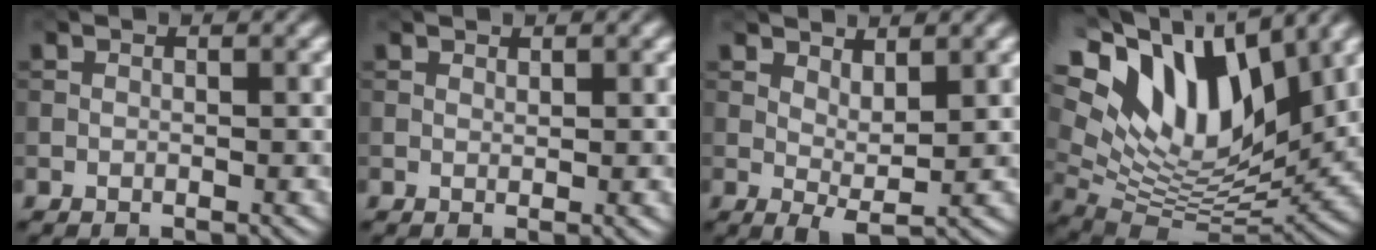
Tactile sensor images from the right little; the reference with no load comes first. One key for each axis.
{"total": 0.6, "fx": 0.5, "fy": 0.0, "fz": 0.3, "tx": -0.004, "ty": -0.002, "tz": 0.010}
{"total": 2.5, "fx": 1.4, "fy": 0.7, "fz": 2.0, "tx": -0.035, "ty": -0.008, "tz": 0.025}
{"total": 15.3, "fx": 6.6, "fy": 7.9, "fz": 11.4, "tx": -0.210, "ty": 0.020, "tz": 0.115}